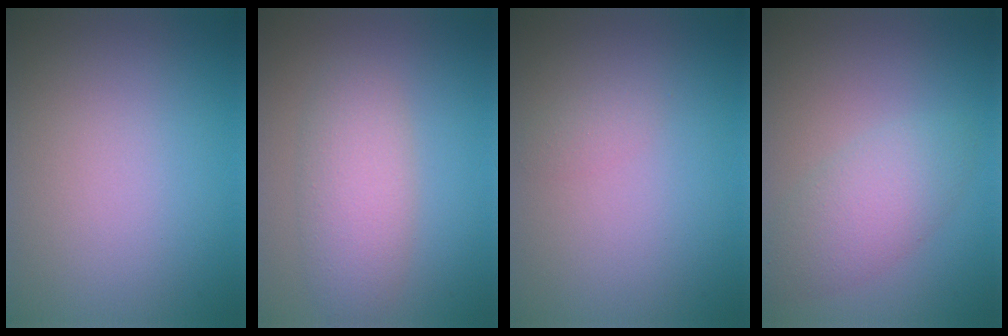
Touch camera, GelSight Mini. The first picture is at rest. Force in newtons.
{"total": 3.8, "press": 3.8, "slide": 0.1}
{"total": 0.8, "press": 0.8, "slide": 0.0}
{"total": 3.5, "press": 3.5, "slide": 0.1}